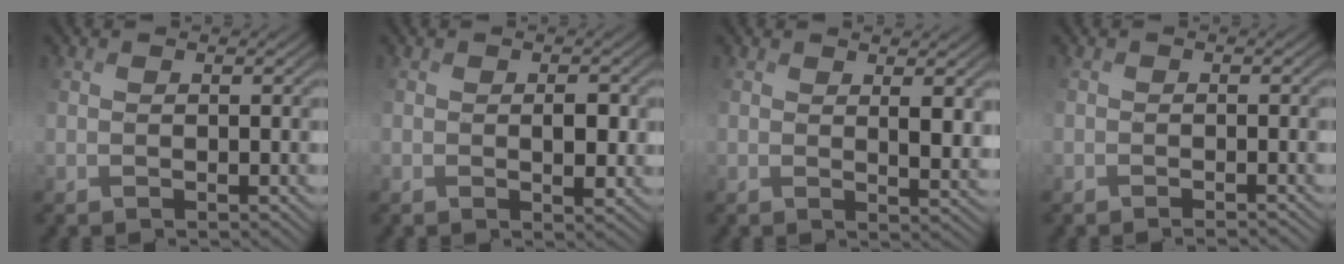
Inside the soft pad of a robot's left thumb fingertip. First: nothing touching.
{"total": 2.9, "force": [0.3, 1.6, 2.3], "torque": [-0.042, -0.001, 0.010]}
{"total": 4.0, "force": [1.8, 1.5, 3.2], "torque": [-0.064, -0.003, 0.038]}
{"total": 1.8, "force": [-1.6, 0.3, 0.6], "torque": [-0.003, 0.000, -0.024]}